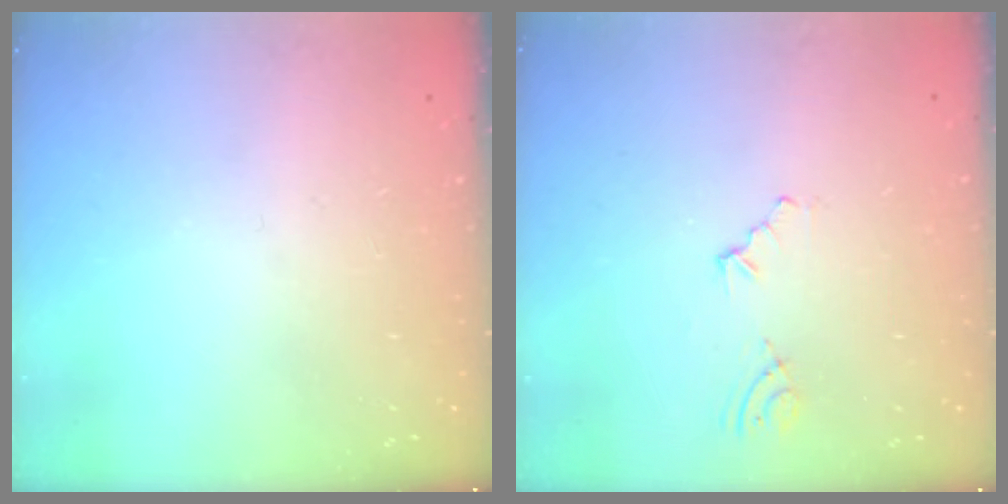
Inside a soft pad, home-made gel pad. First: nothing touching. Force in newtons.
{"total": 2.7, "press": 1.9, "slide": 2.0}